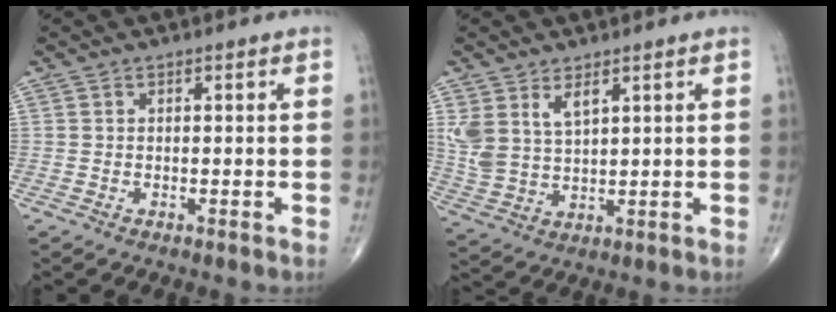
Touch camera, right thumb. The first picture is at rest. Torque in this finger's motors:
{"motor_torque": [-0.06, 0.19, 0.81, 0.81, 0.18]}